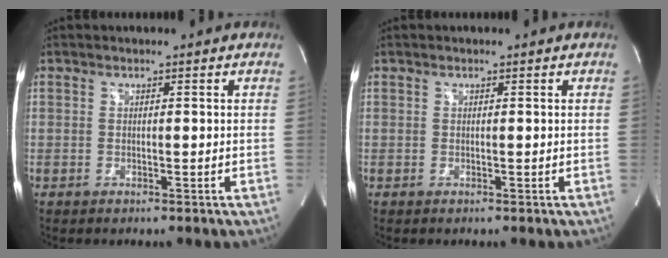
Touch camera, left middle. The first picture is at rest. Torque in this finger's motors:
{"motor_torque": [-0.02, 0.01, 0.01, 0.00]}